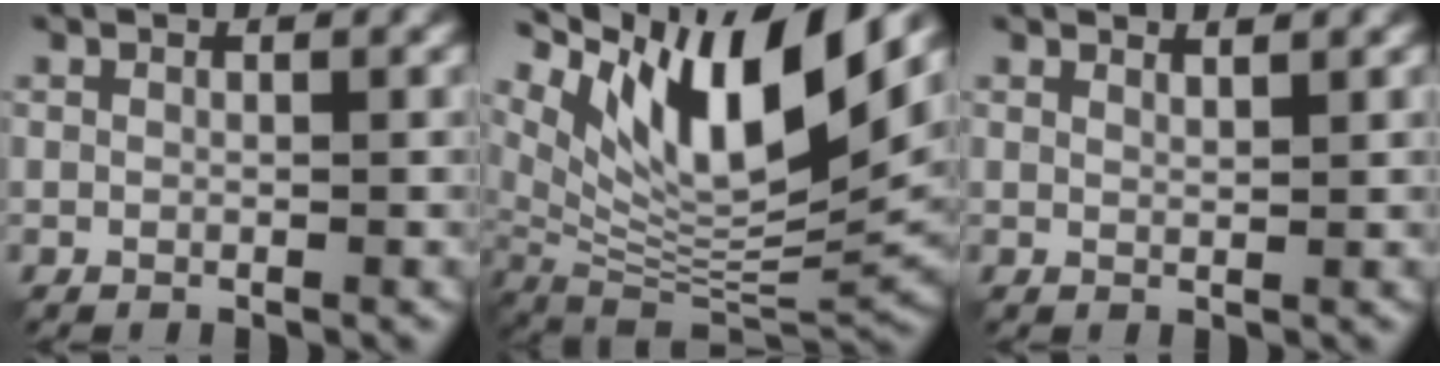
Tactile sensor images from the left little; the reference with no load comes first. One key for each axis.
{"total": 13.0, "fx": 5.4, "fy": 4.5, "fz": 10.9, "tx": -0.190, "ty": -0.003, "tz": 0.110}
{"total": 1.4, "fx": 1.2, "fy": 0.3, "fz": 0.7, "tx": -0.003, "ty": 0.005, "tz": 0.015}